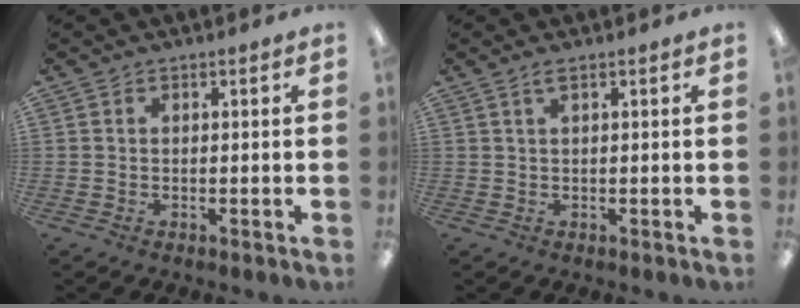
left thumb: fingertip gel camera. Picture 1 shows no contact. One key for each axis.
{"total": 1.3, "fx": 0.8, "fy": 0.1, "fz": 1.0, "tx": -0.022, "ty": 0.002, "tz": 0.013}